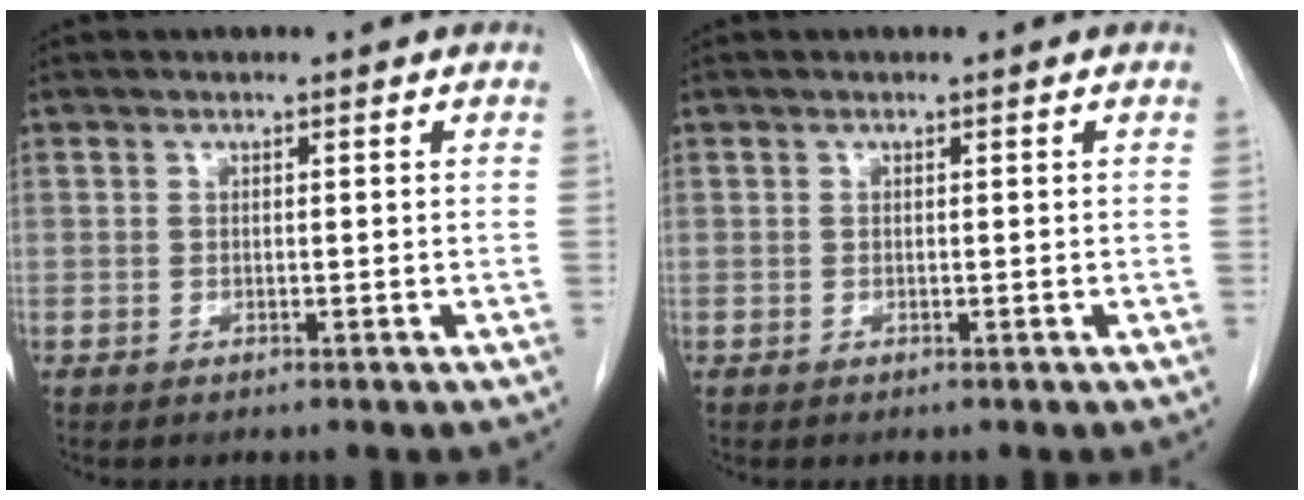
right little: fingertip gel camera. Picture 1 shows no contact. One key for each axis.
{"total": 0.0}